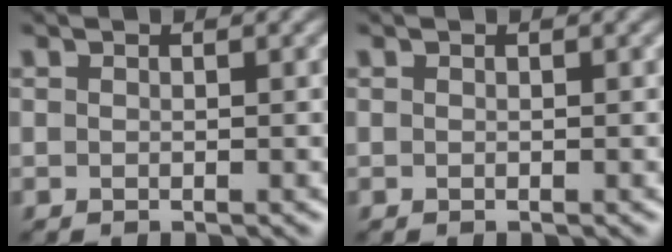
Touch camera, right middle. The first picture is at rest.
{"total": 0.0}